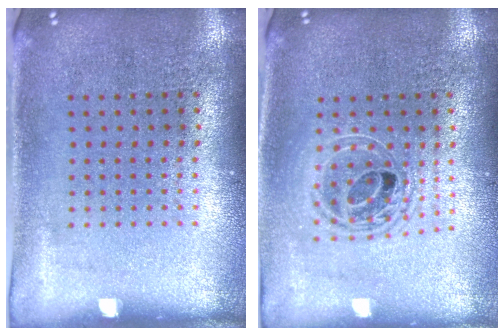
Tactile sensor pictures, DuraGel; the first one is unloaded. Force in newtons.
{"total": 1.7, "press": 1.4, "slide": 0.9}